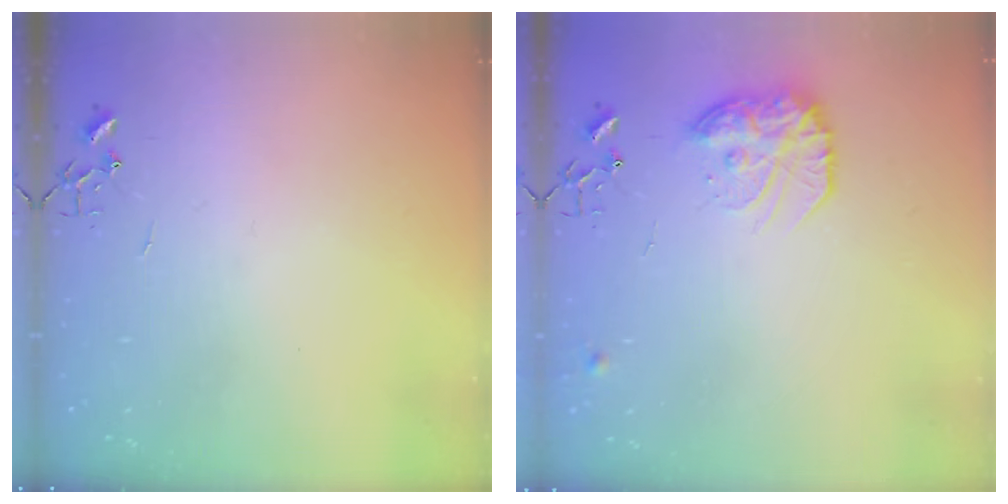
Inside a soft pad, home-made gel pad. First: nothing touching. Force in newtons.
{"total": 15.0, "press": 15.0, "slide": 1.2}